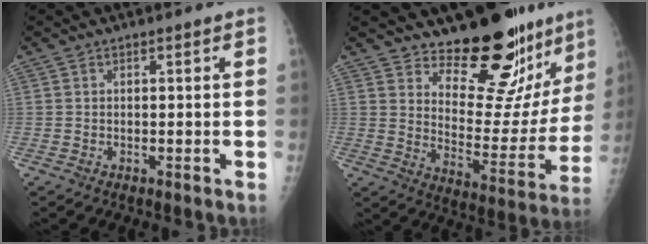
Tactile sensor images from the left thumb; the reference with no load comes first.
{"total": 20.2, "force": [17.0, 6.6, 8.6], "torque": [-0.066, -0.145, 0.234]}